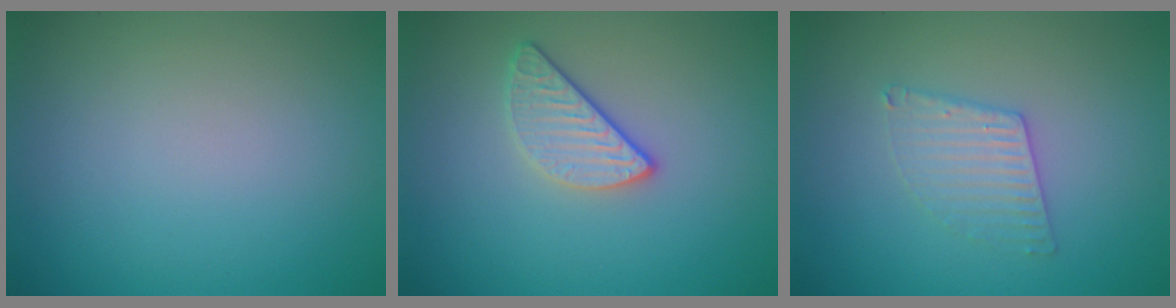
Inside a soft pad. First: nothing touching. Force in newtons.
{"total": 2.5, "press": 2.3, "slide": 1.0}
{"total": 2.5, "press": 2.5, "slide": 0.2}